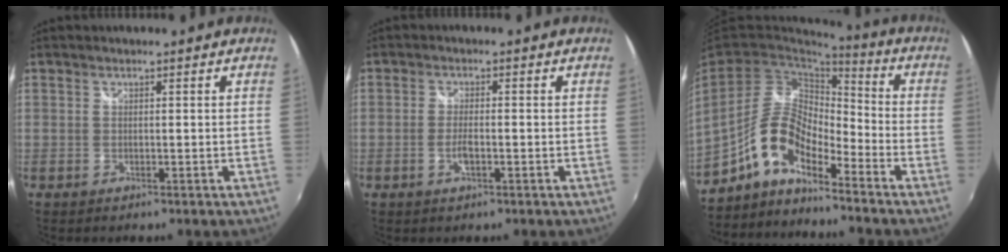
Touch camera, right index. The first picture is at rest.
{"total": 2.9, "force": [-1.0, 0.9, 2.5], "torque": [-0.052, -0.002, -0.020]}
{"total": 10.4, "force": [-6.8, 4.0, 6.8], "torque": [-0.137, 0.013, -0.137]}